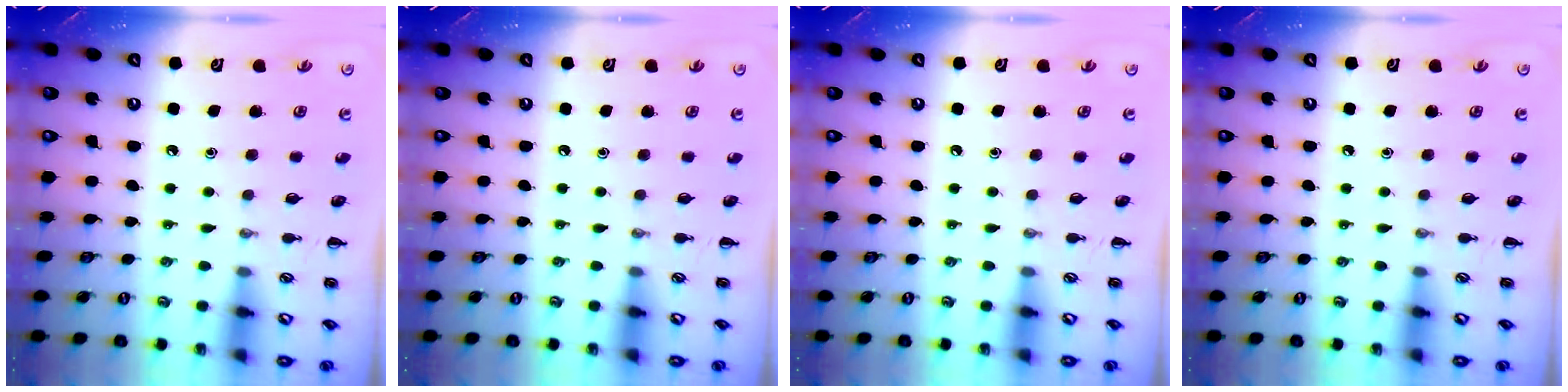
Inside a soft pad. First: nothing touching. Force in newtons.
{"total": 0.0}
{"total": 0.0}
{"total": 0.0}